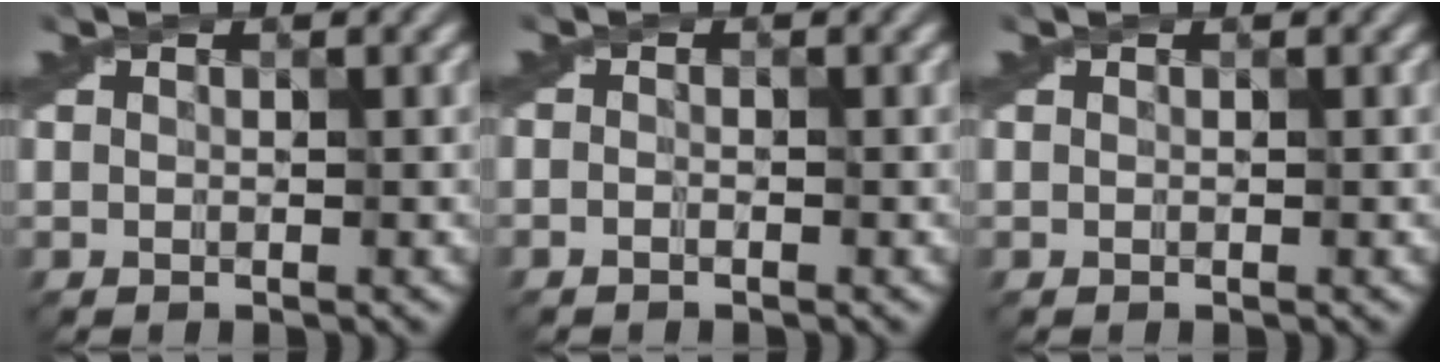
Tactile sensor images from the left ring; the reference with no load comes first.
{"total": 0.7, "force": [-0.7, 0.1, 0.1], "torque": [0.005, -0.004, -0.021]}
{"total": 0.0}